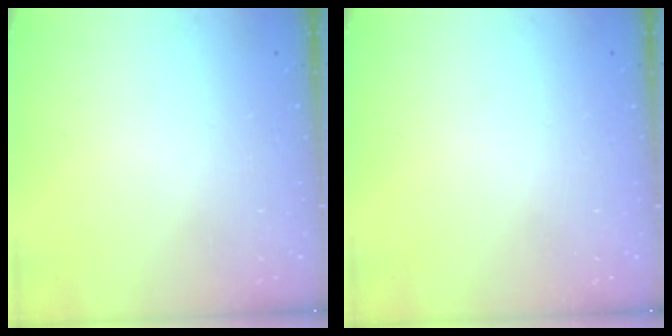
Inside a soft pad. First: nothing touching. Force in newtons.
{"total": 0.0}